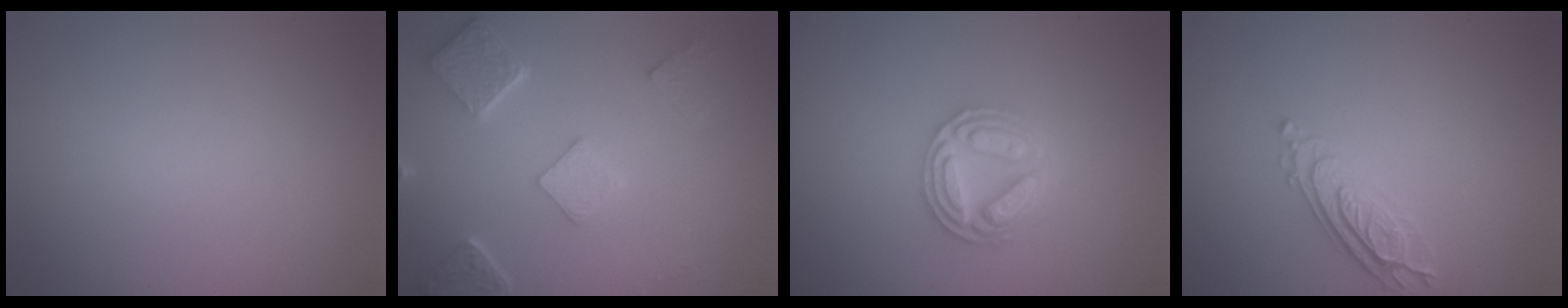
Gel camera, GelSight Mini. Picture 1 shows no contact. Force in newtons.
{"total": 5.0, "press": 3.9, "slide": 3.1}
{"total": 4.5, "press": 4.4, "slide": 0.7}
{"total": 2.9, "press": 2.7, "slide": 1.0}